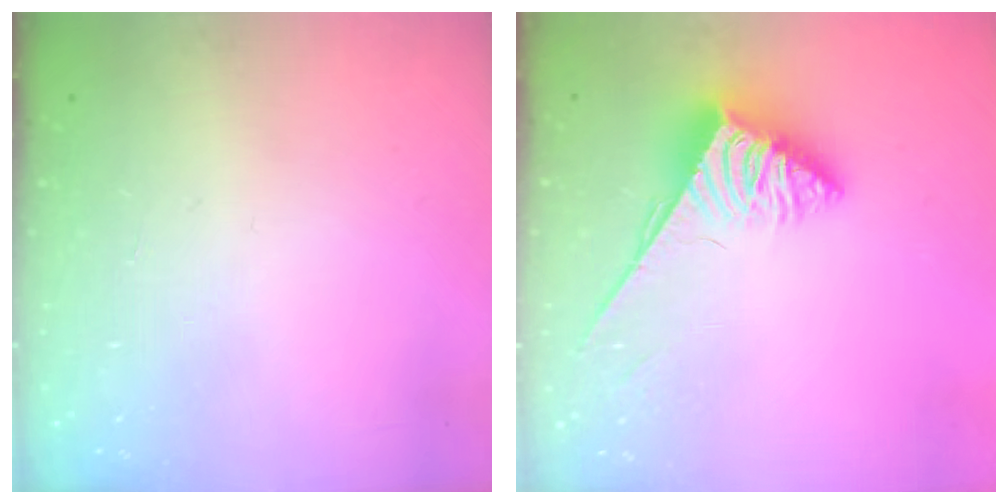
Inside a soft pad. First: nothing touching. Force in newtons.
{"total": 3.8, "press": 3.8, "slide": 0.6}